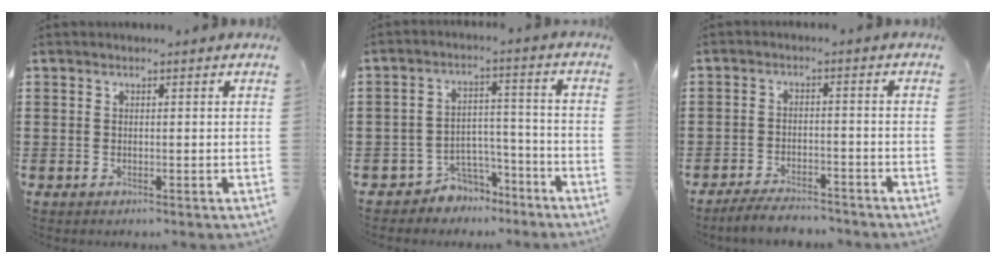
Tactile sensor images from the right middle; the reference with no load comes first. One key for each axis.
{"total": 5.1, "fx": -4.6, "fy": 2.2, "fz": 0.2, "tx": -0.012, "ty": 0.016, "tz": -0.095}
{"total": 4.0, "fx": -3.9, "fy": 0.7, "fz": 0.9, "tx": -0.015, "ty": 0.006, "tz": -0.078}